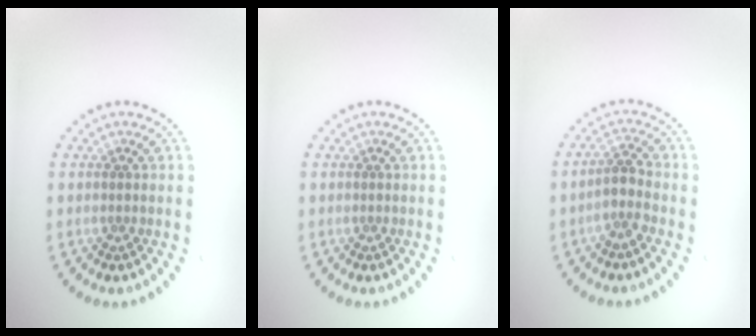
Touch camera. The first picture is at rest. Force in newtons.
{"total": 0.0}
{"total": 2.3, "press": 1.8, "slide": 1.4}